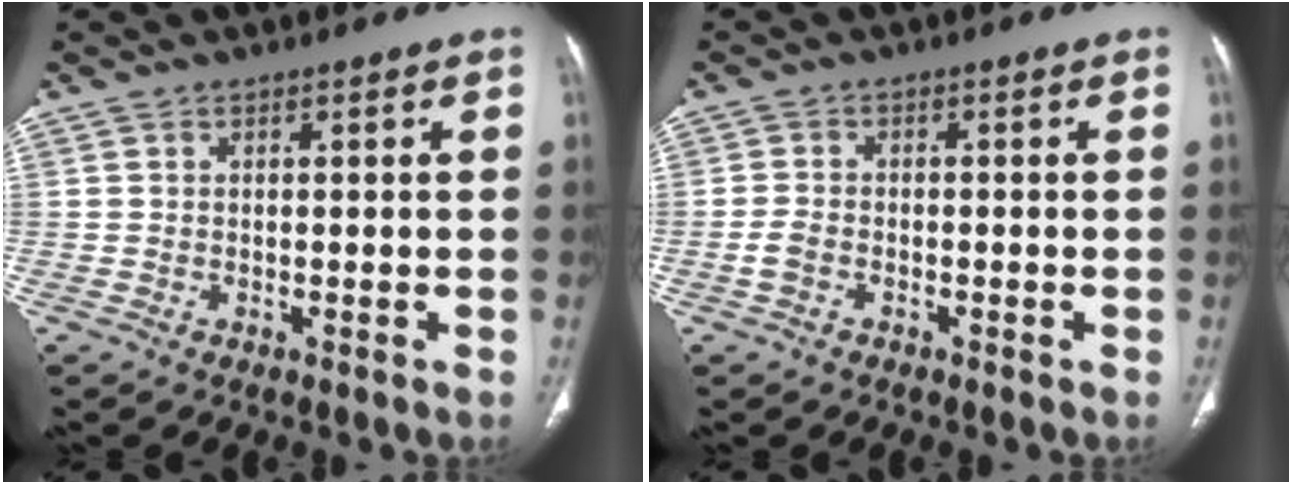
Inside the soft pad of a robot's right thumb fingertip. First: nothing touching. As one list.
[{"total": 2.3, "force": [-1.1, 1.5, 1.4], "torque": [-0.035, 0.008, -0.021]}]